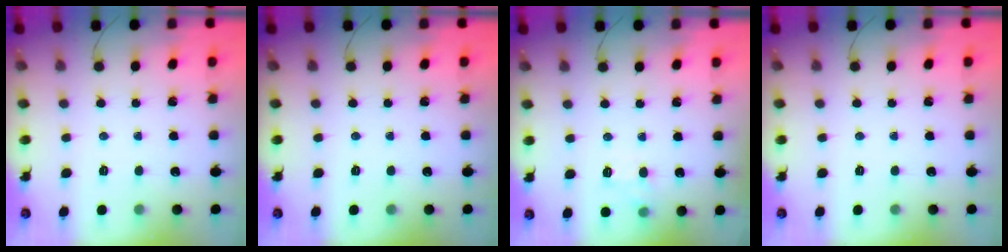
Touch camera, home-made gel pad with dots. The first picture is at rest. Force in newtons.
{"total": 0.0}
{"total": 8.1, "press": 7.8, "slide": 2.2}
{"total": 0.0}